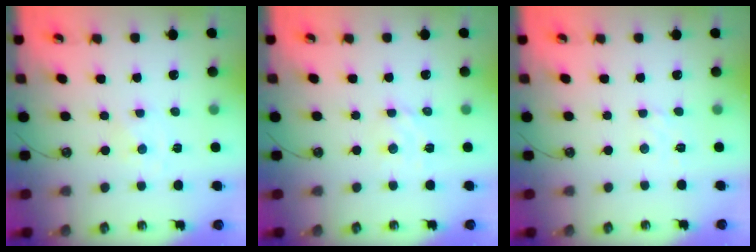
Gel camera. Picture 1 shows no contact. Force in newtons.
{"total": 3.9, "press": 3.8, "slide": 0.8}
{"total": 1.5, "press": 1.4, "slide": 0.6}